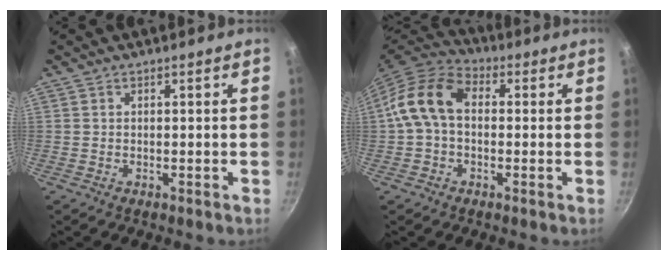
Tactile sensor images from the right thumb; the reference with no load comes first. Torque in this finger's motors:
{"motor_torque": [1.04, 1.44, 0.87, -0.81, 0.13]}